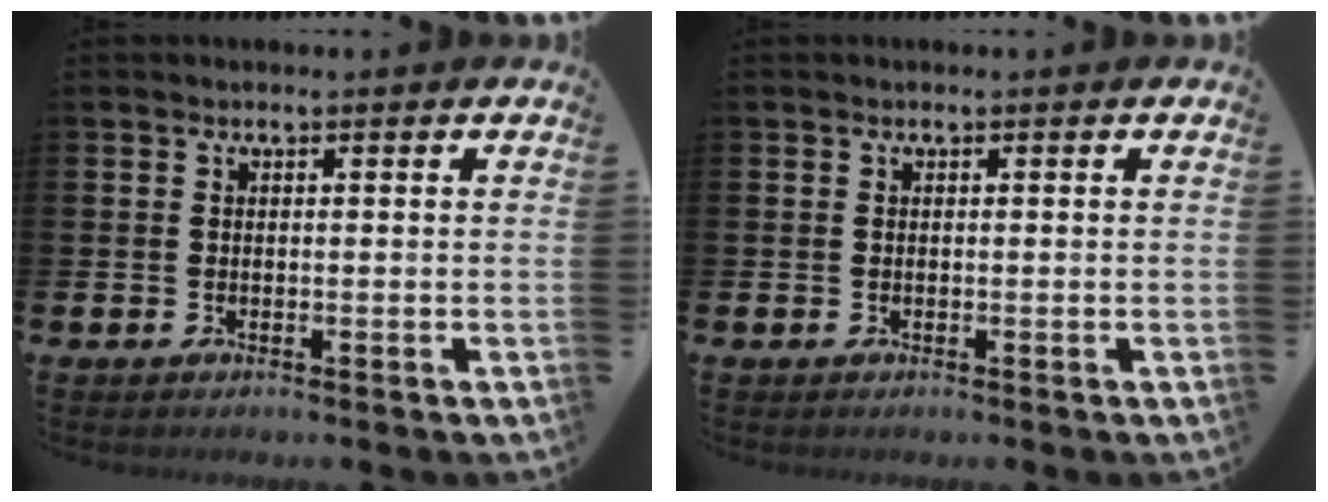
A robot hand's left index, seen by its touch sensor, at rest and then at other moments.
{"total": 0.0}